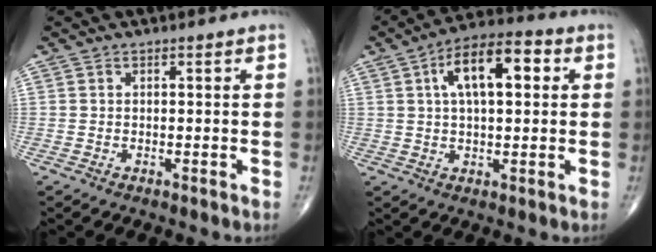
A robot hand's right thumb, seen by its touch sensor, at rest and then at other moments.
{"total": 12.5, "force": [3.2, 5.6, 10.7], "torque": [-0.165, 0.021, 0.045]}